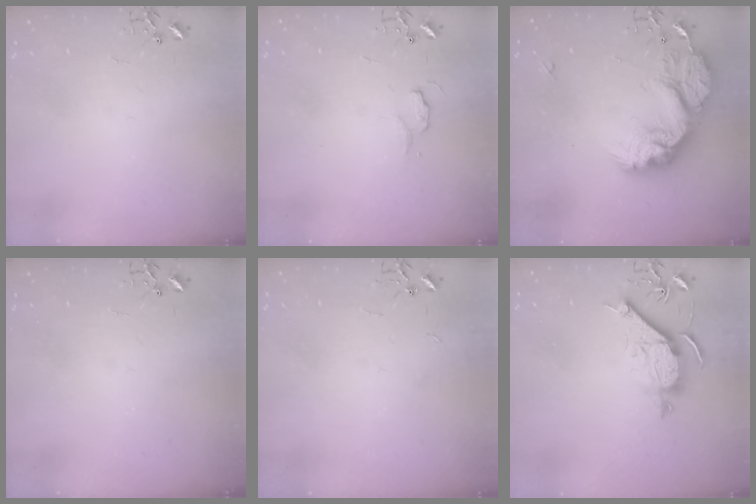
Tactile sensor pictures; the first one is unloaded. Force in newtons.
{"total": 4.9, "press": 4.9, "slide": 0.6}
{"total": 22.6, "press": 22.5, "slide": 1.9}
{"total": 0.0}
{"total": 2.4, "press": 2.4, "slide": 0.3}
{"total": 10.4, "press": 10.4, "slide": 0.9}